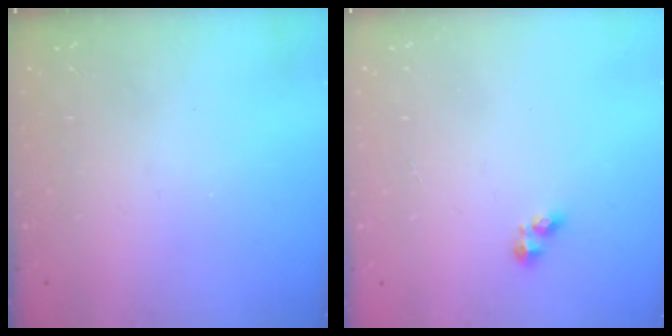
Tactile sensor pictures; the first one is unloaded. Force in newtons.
{"total": 2.1, "press": 2.1, "slide": 0.3}